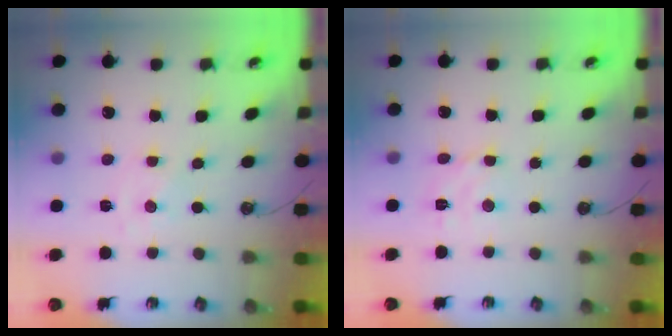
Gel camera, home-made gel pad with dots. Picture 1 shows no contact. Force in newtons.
{"total": 4.7, "press": 4.7, "slide": 0.2}